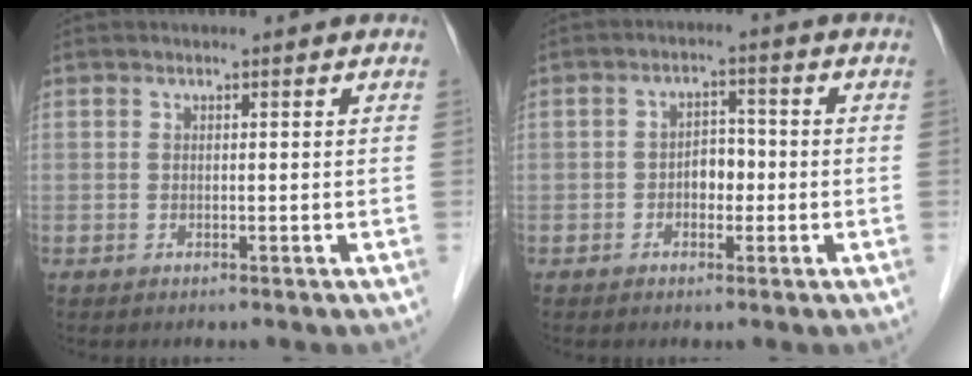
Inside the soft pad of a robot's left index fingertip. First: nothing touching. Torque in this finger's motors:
{"motor_torque": [0.13, 0.22, -0.05, 0.00]}